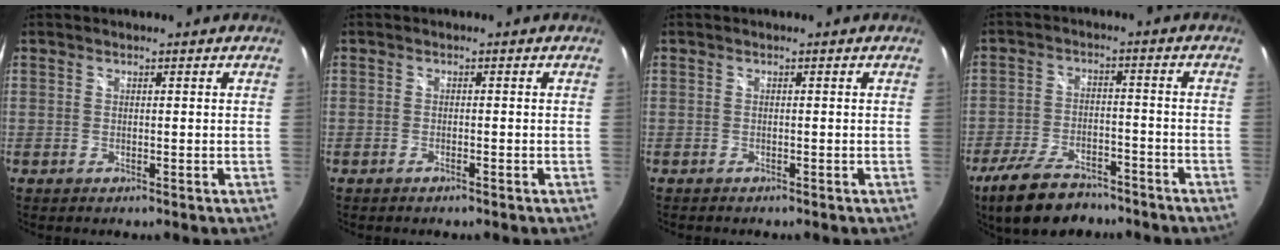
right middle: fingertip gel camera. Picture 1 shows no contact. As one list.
[{"total": 1.0, "force": [-0.9, 0.1, 0.5], "torque": [-0.010, -0.001, -0.017]}, {"total": 0.8, "force": [-0.8, 0.3, 0.1], "torque": [-0.006, -0.004, -0.014]}, {"total": 13.2, "force": [-10.0, 5.5, 6.6], "torque": [-0.150, -0.015, -0.169]}]